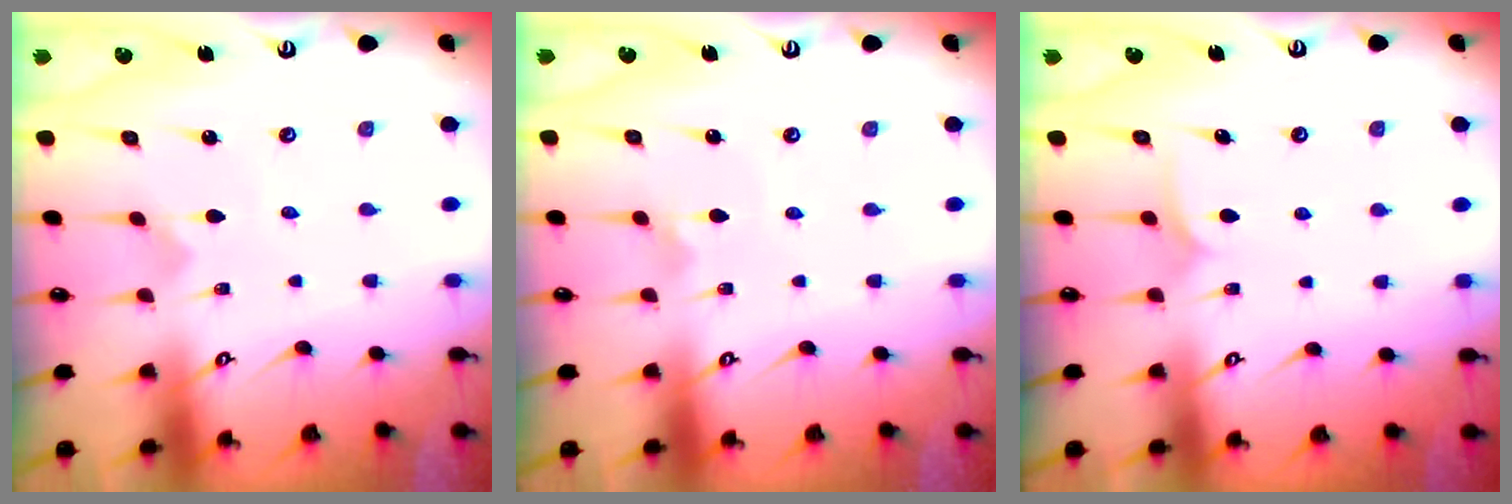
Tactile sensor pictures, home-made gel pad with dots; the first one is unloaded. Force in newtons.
{"total": 1.3, "press": 1.2, "slide": 0.4}
{"total": 5.8, "press": 5.8, "slide": 0.3}